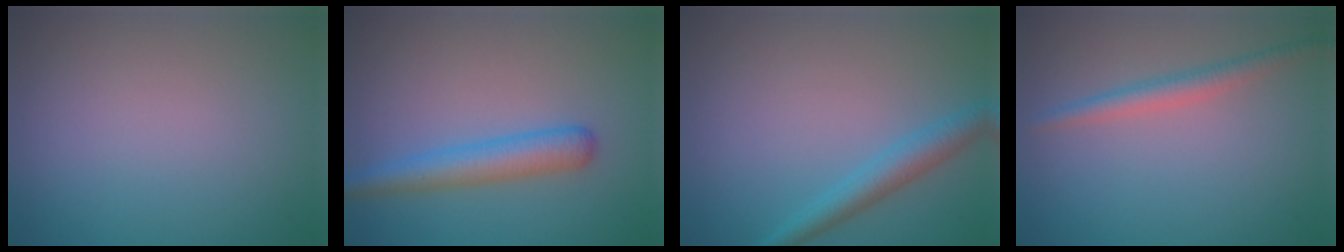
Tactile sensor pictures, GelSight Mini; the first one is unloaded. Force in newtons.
{"total": 3.6, "press": 3.6, "slide": 0.1}
{"total": 2.8, "press": 2.8, "slide": 0.2}
{"total": 2.2, "press": 2.1, "slide": 0.0}